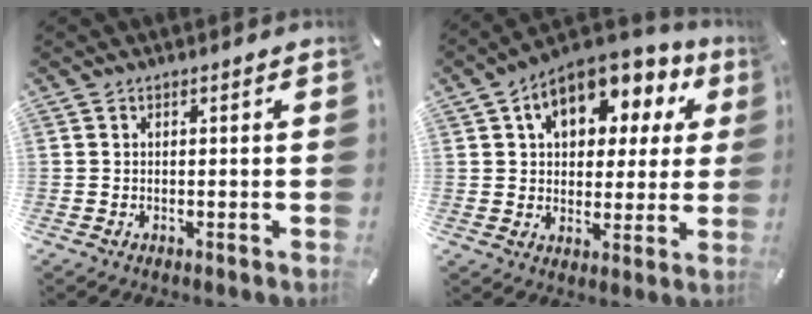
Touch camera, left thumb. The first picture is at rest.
{"total": 12.6, "force": [6.0, 8.4, 7.2], "torque": [-0.112, -0.026, 0.104]}